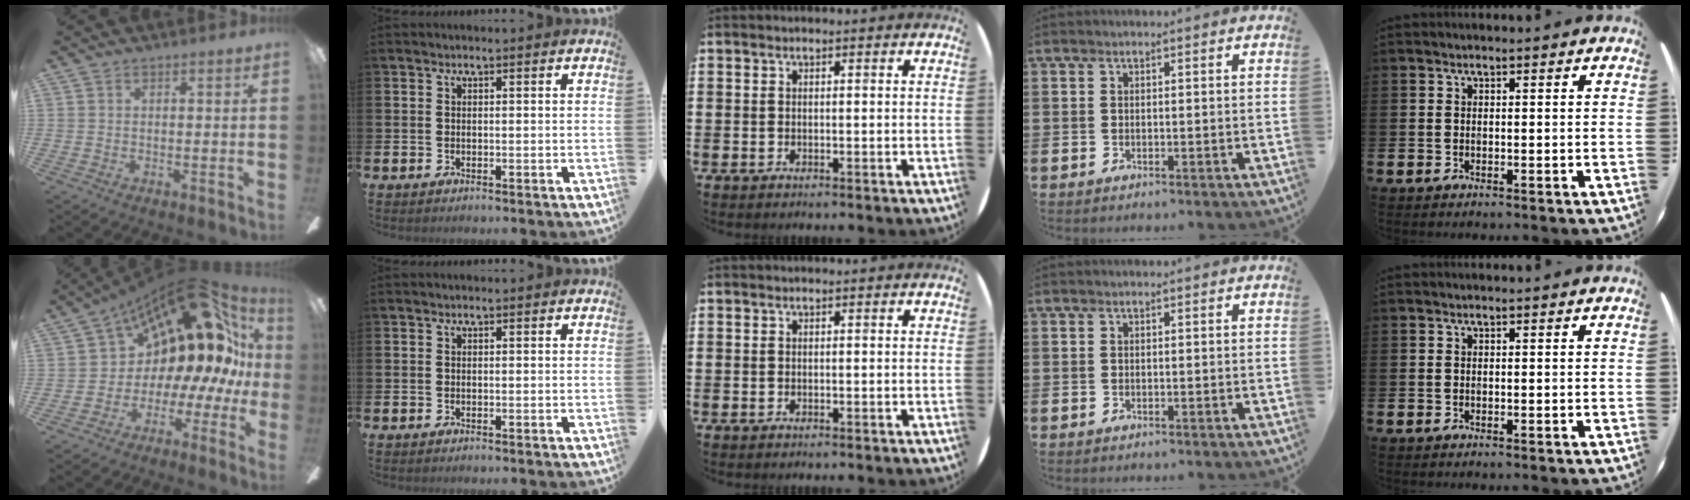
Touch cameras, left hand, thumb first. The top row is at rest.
{"thumb": {"total": 15.9, "force": [11.5, 7.2, 8.3], "torque": [-0.128, -0.096, 0.203]}}